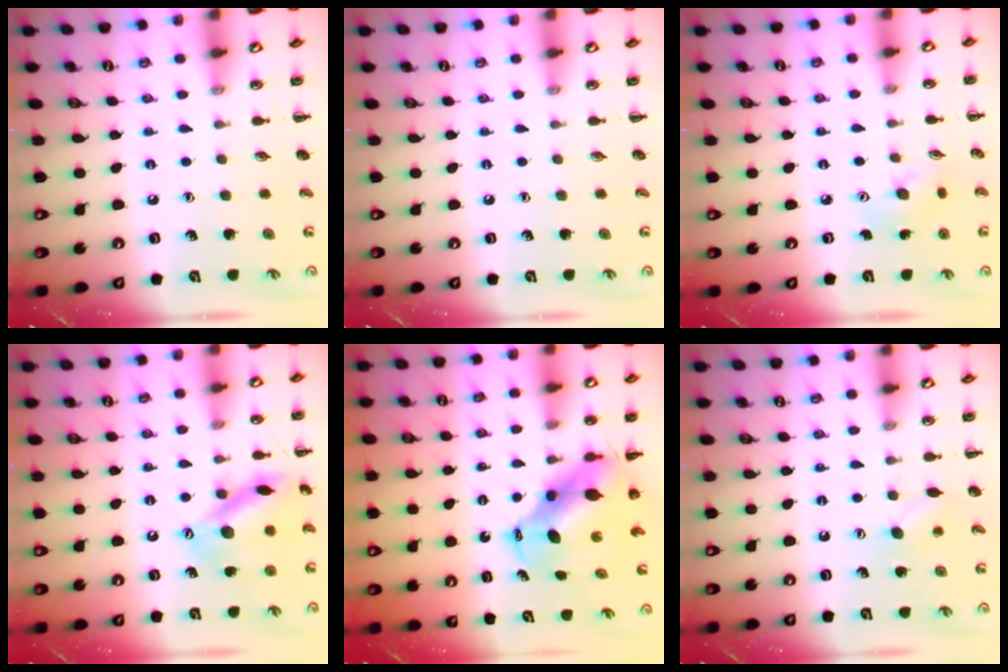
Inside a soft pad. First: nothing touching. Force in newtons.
{"total": 0.0}
{"total": 3.2, "press": 3.1, "slide": 0.8}
{"total": 14.6, "press": 14.6, "slide": 1.2}
{"total": 8.2, "press": 7.8, "slide": 2.2}
{"total": 4.9, "press": 4.8, "slide": 0.8}